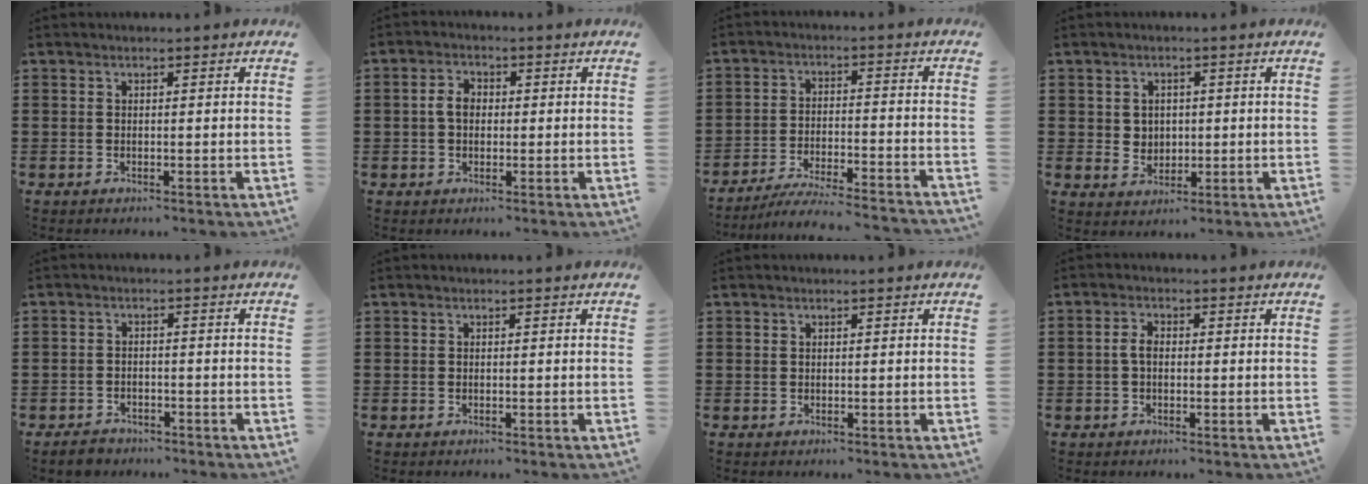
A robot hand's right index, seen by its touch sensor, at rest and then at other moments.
{"total": 3.3, "force": [0.0, 2.2, 2.4], "torque": [-0.057, 0.006, -0.005]}
{"total": 5.5, "force": [-5.3, -0.2, 1.7], "torque": [-0.036, -0.011, -0.105]}
{"total": 2.6, "force": [0.9, 2.4, 0.6], "torque": [-0.012, 0.008, 0.014]}
{"total": 2.0, "force": [-1.9, 0.5, 0.2], "torque": [-0.011, 0.001, -0.039]}
{"total": 0.0}
{"total": 0.0}
{"total": 2.4, "force": [-0.2, 1.3, 2.0], "torque": [-0.047, 0.001, -0.006]}